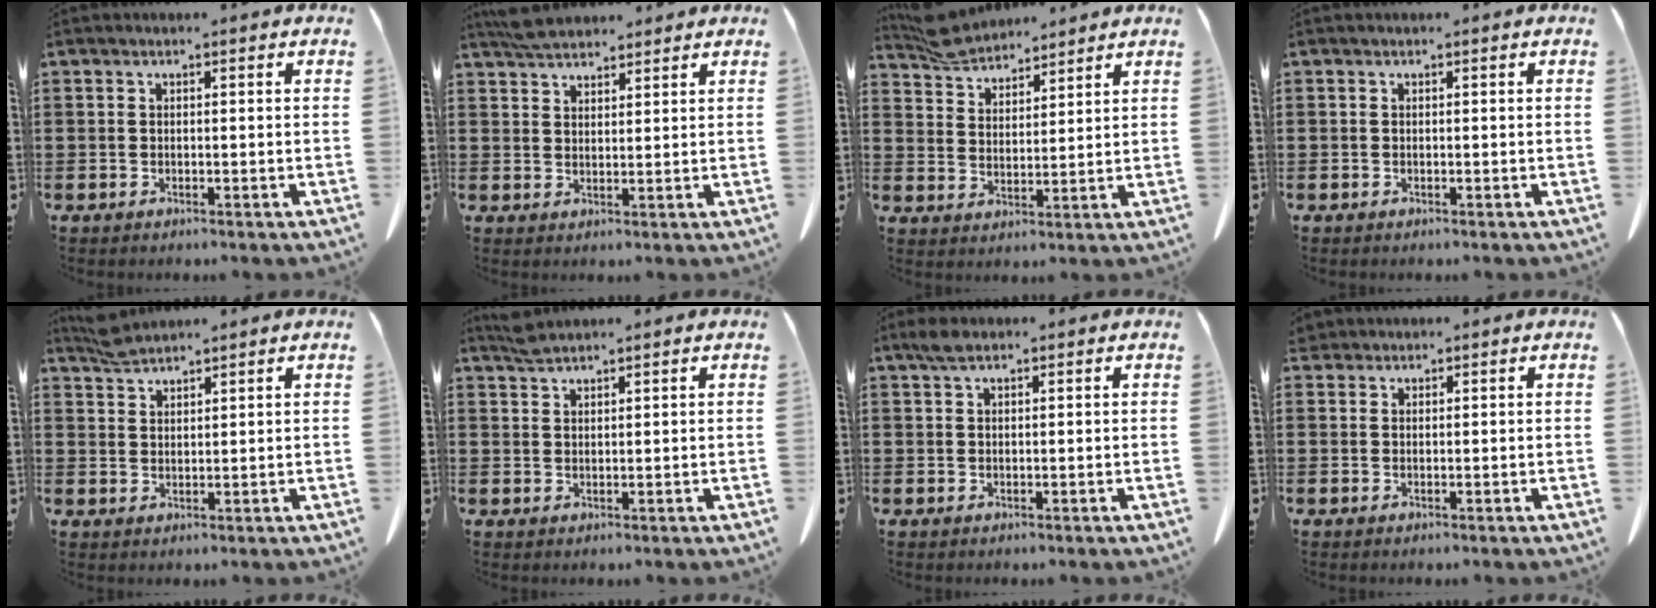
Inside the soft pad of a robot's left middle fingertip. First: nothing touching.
{"total": 3.7, "force": [3.5, 1.0, 0.9], "torque": [-0.027, -0.005, 0.068]}
{"total": 5.8, "force": [5.5, 1.7, 1.0], "torque": [-0.041, -0.015, 0.105]}
{"total": 0.0}
{"total": 3.0, "force": [2.8, 0.5, 0.8], "torque": [-0.025, -0.003, 0.054]}
{"total": 2.1, "force": [2.0, 0.3, 0.7], "torque": [-0.018, 0.000, 0.038]}
{"total": 2.2, "force": [1.4, 0.8, 1.5], "torque": [-0.033, 0.004, 0.025]}
{"total": 1.3, "force": [1.2, 0.5, 0.1], "torque": [-0.007, 0.003, 0.025]}